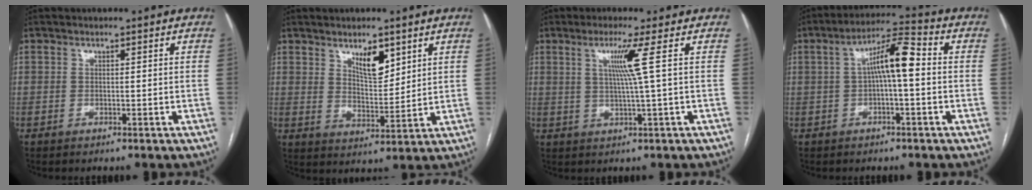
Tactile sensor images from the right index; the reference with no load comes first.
{"total": 6.0, "force": [3.6, 2.1, 4.3], "torque": [-0.076, -0.007, 0.067]}
{"total": 4.9, "force": [1.3, -1.8, 4.4], "torque": [-0.087, -0.005, 0.028]}
{"total": 7.7, "force": [0.3, 1.3, 7.6], "torque": [-0.134, 0.028, 0.001]}